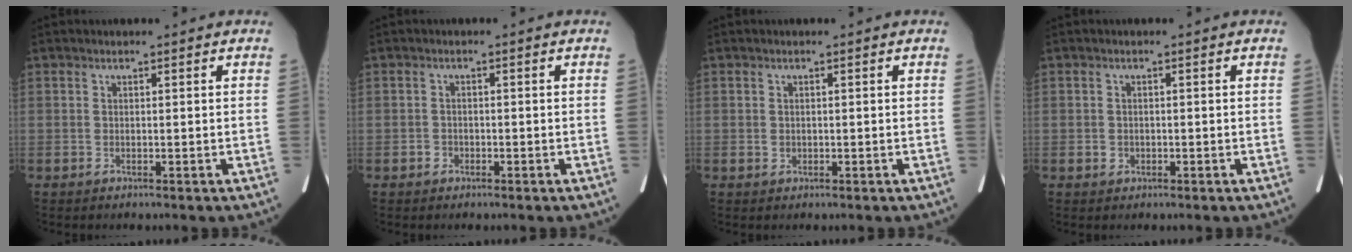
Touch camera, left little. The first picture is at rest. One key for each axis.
{"total": 1.2, "fx": -0.7, "fy": 1.0, "fz": 0.2, "tx": -0.002, "ty": 0.005, "tz": -0.014}
{"total": 0.9, "fx": -0.1, "fy": 0.8, "fz": 0.4, "tx": -0.008, "ty": 0.001, "tz": 0.001}
{"total": 1.2, "fx": -0.4, "fy": 1.1, "fz": 0.3, "tx": -0.007, "ty": 0.003, "tz": -0.002}